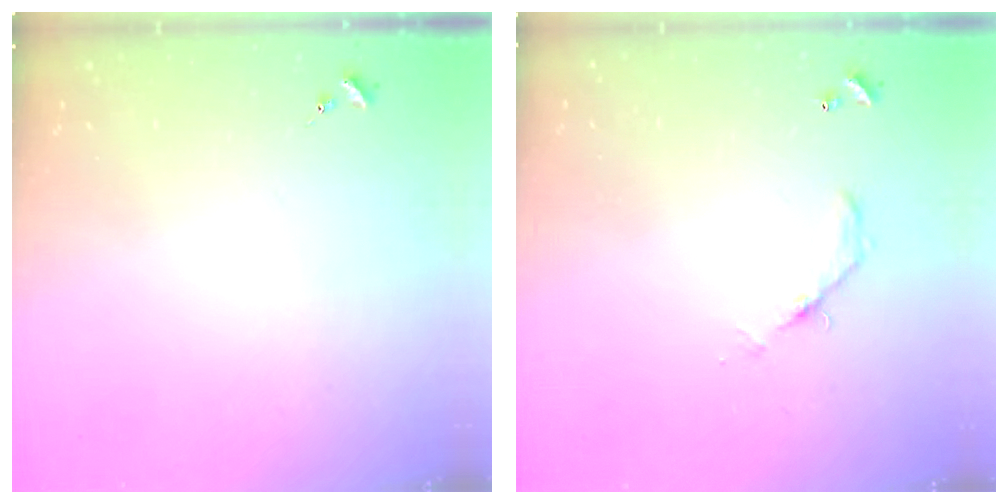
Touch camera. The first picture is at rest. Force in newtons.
{"total": 6.2, "press": 6.2, "slide": 0.4}